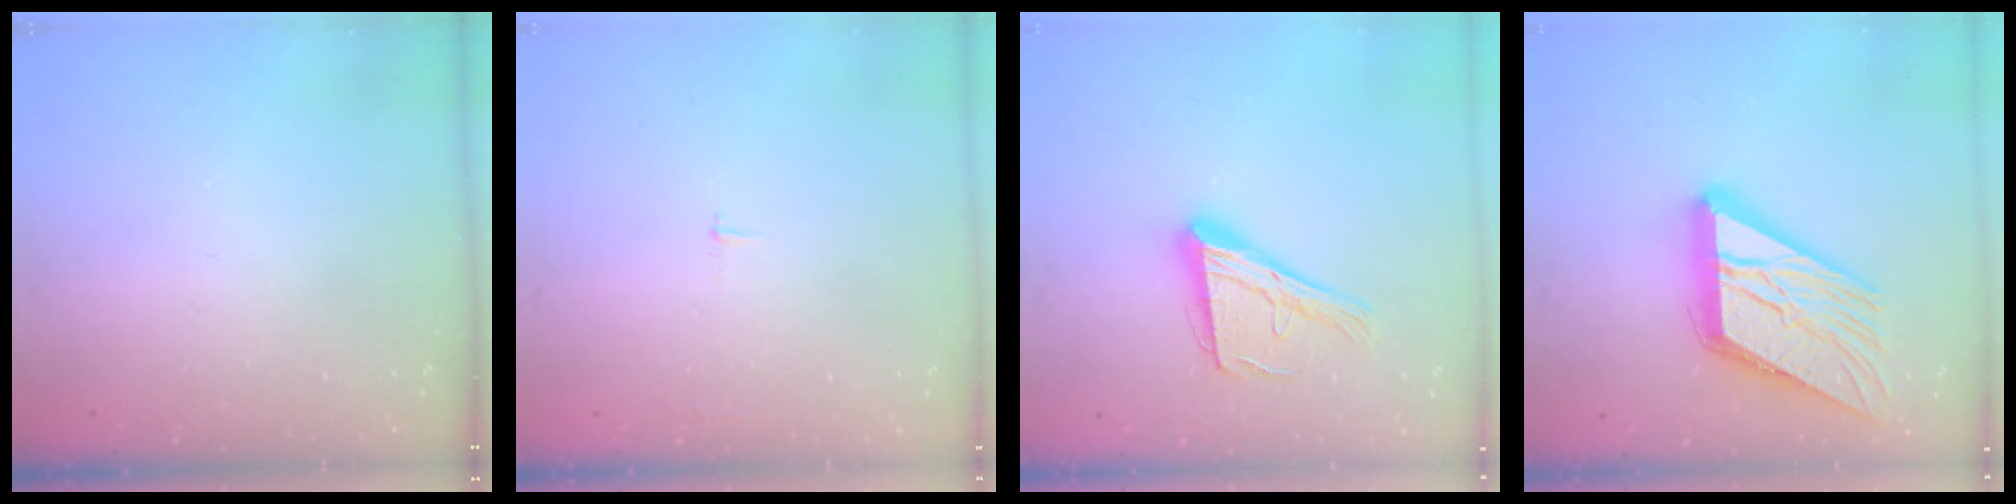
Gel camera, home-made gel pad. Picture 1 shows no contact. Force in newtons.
{"total": 2.1, "press": 2.1, "slide": 0.2}
{"total": 16.9, "press": 16.8, "slide": 1.8}
{"total": 21.6, "press": 21.4, "slide": 2.5}